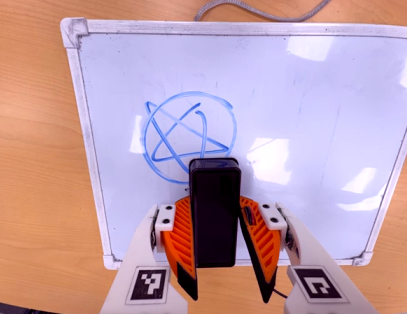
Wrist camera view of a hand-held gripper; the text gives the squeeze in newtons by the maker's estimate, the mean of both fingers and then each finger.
{"total": 5.1, "left": 4.5, "right": 5.8}